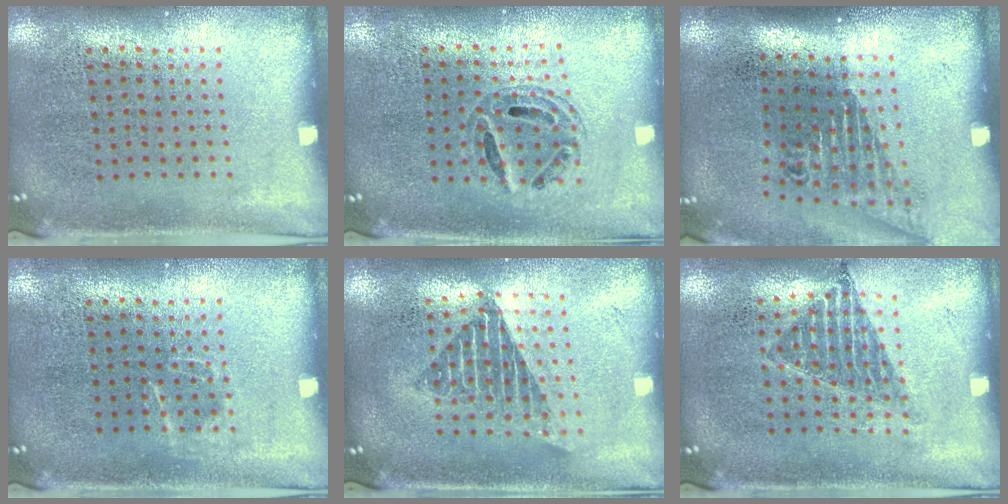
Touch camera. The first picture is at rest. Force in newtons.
{"total": 0.6, "press": 0.6, "slide": 0.2}
{"total": 1.7, "press": 1.3, "slide": 1.2}
{"total": 0.9, "press": 0.8, "slide": 0.2}
{"total": 1.6, "press": 1.3, "slide": 0.9}
{"total": 0.9, "press": 0.8, "slide": 0.4}